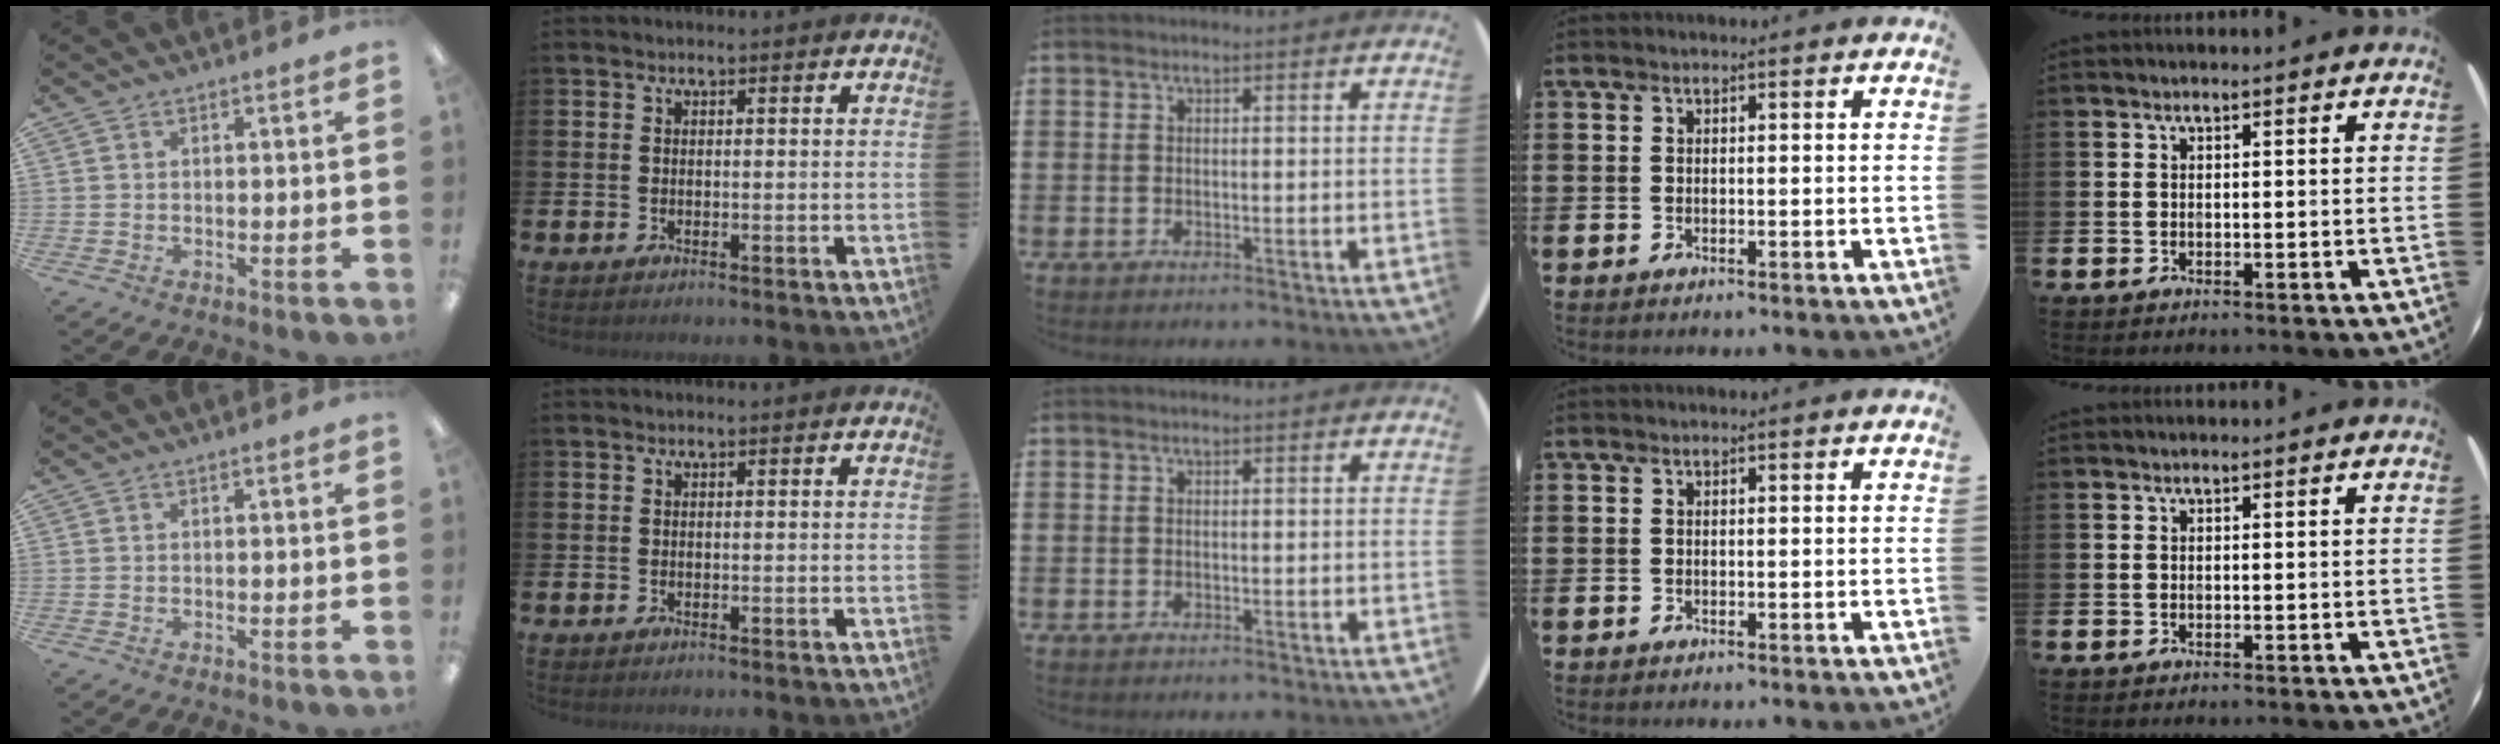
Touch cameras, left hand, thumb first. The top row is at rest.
{}